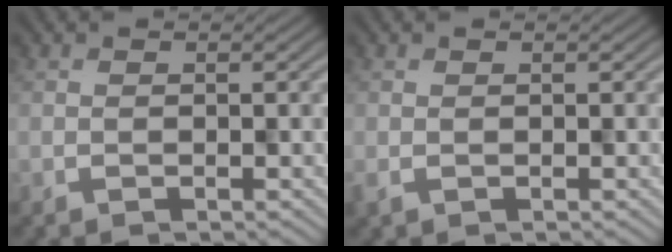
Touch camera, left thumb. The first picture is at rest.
{"total": 0.9, "force": [-0.4, 0.3, 0.8], "torque": [-0.019, -0.001, -0.003]}